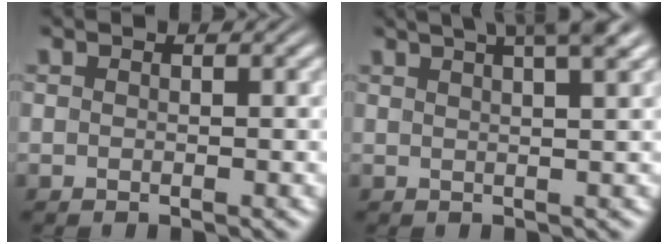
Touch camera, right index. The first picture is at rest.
{"total": 9.0, "force": [5.4, 3.6, 6.1], "torque": [-0.075, 0.026, 0.074]}